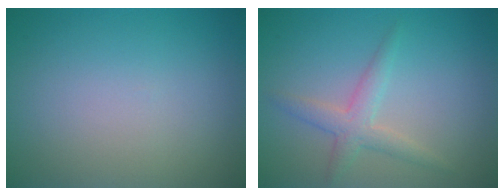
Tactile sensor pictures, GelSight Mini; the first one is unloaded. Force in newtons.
{"total": 2.5, "press": 2.5, "slide": 0.0}